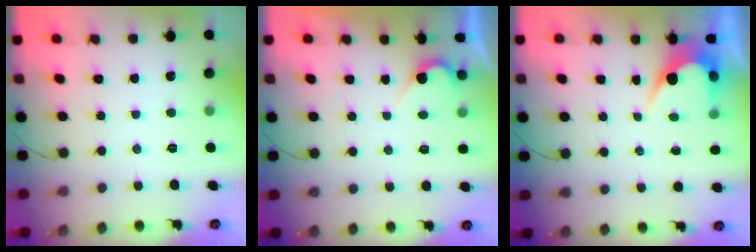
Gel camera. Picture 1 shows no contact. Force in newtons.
{"total": 3.0, "press": 3.0, "slide": 0.3}
{"total": 4.0, "press": 4.0, "slide": 0.2}